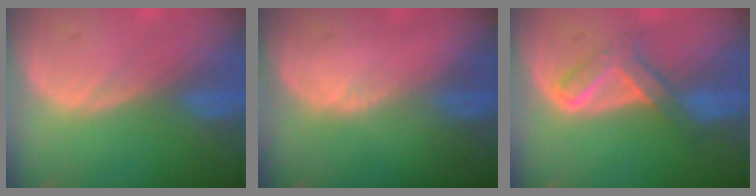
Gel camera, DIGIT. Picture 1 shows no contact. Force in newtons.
{"total": 0.7, "press": 0.4, "slide": 0.5}
{"total": 5.2, "press": 5.1, "slide": 0.3}